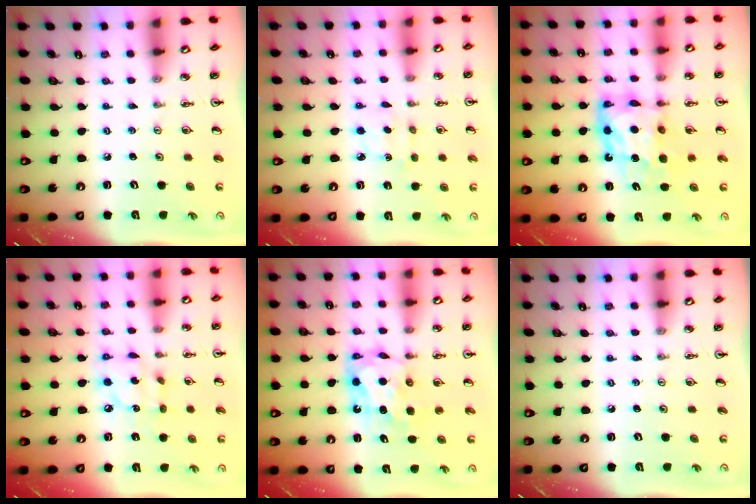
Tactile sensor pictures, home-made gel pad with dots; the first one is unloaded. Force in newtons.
{"total": 4.4, "press": 4.4, "slide": 0.4}
{"total": 11.2, "press": 11.2, "slide": 0.6}
{"total": 8.5, "press": 8.5, "slide": 0.6}
{"total": 6.3, "press": 6.3, "slide": 0.4}
{"total": 0.0}